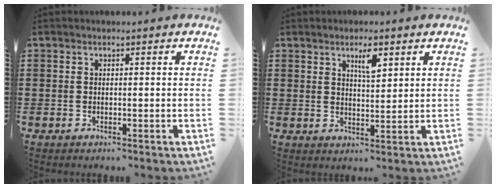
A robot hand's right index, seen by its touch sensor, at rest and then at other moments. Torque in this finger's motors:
{"motor_torque": [0.08, -0.07, 0.36, 0.07]}